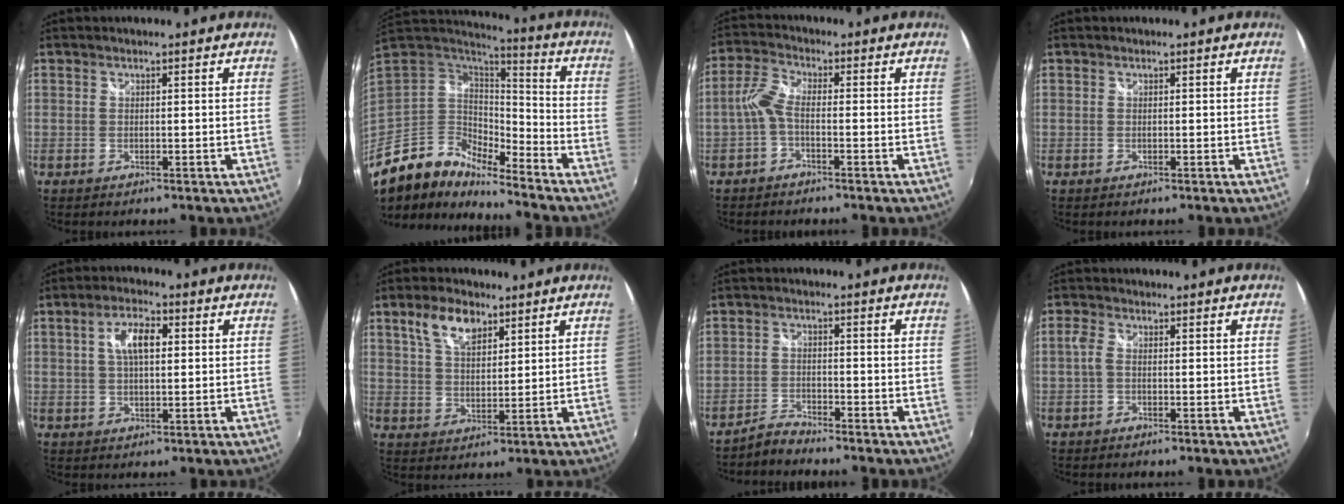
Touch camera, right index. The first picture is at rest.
{"total": 15.1, "force": [-11.3, 7.0, 7.0], "torque": [-0.153, -0.007, -0.224]}
{"total": 3.9, "force": [-1.5, 1.2, 3.4], "torque": [-0.084, 0.010, -0.033]}
{"total": 0.0}
{"total": 6.5, "force": [1.5, 2.9, 5.6], "torque": [-0.103, 0.014, 0.026]}
{"total": 7.6, "force": [4.4, 3.8, 4.9], "torque": [-0.091, 0.013, 0.081]}
{"total": 3.2, "force": [-3.2, 0.3, 0.5], "torque": [-0.021, 0.001, -0.067]}
{"total": 2.1, "force": [-0.1, 1.2, 1.8], "torque": [-0.042, 0.004, -0.005]}